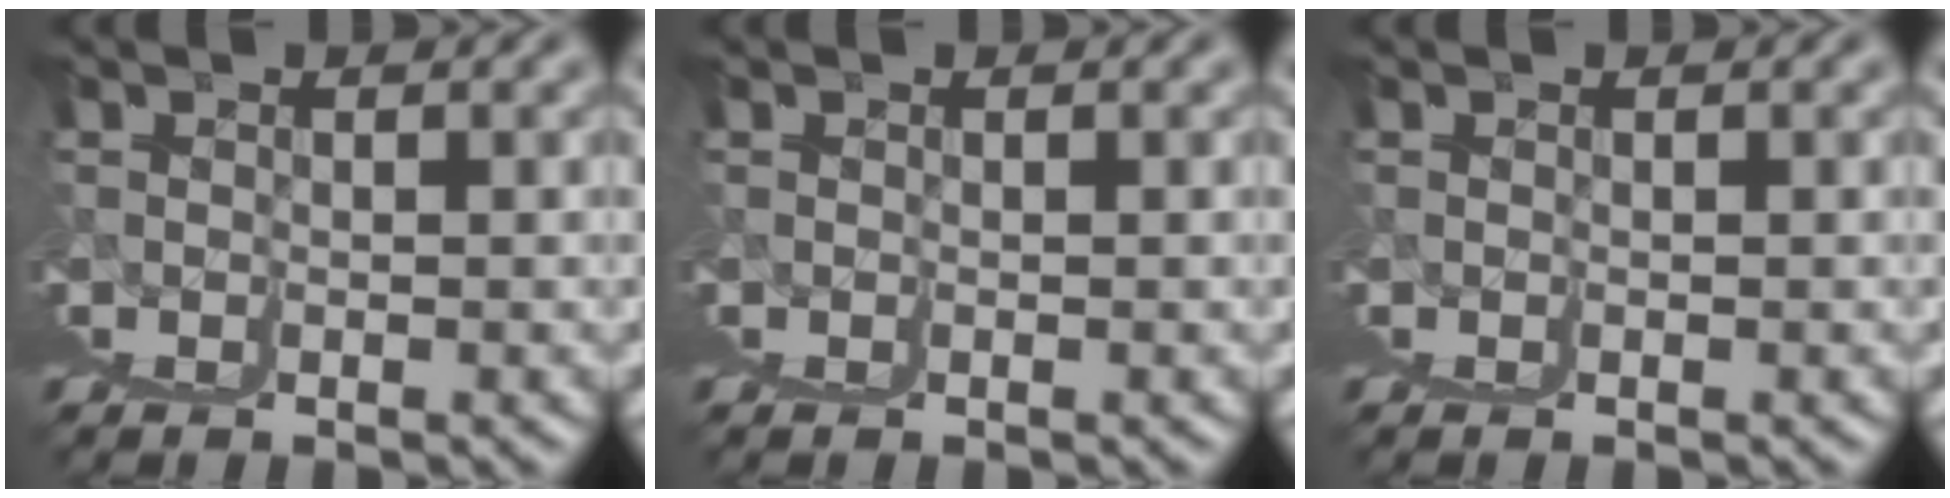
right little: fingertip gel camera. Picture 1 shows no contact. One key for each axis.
{"total": 0.0}
{"total": 0.0}